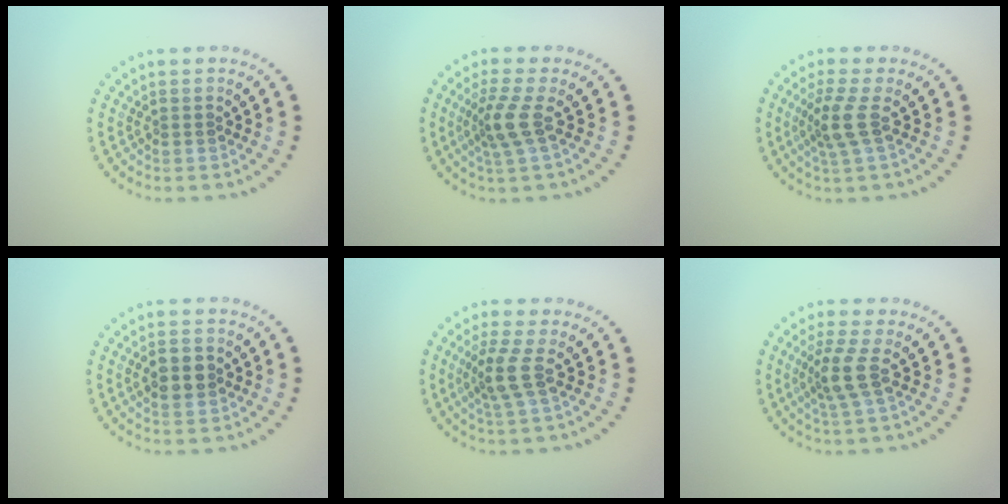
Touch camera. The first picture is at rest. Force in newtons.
{"total": 2.9, "press": 2.1, "slide": 1.9}
{"total": 2.7, "press": 2.1, "slide": 1.8}
{"total": 2.8, "press": 2.8, "slide": 0.2}
{"total": 2.7, "press": 2.1, "slide": 1.8}
{"total": 2.8, "press": 2.2, "slide": 1.8}